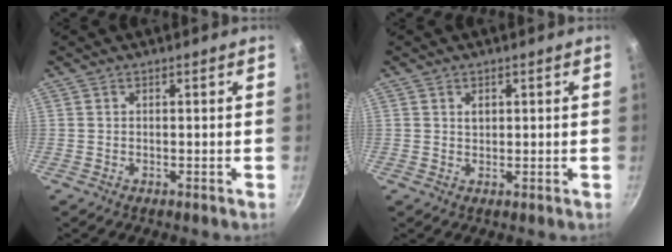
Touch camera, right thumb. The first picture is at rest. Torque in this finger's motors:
{"motor_torque": [-0.43, 0.65, 0.79, 0.16, -0.02]}